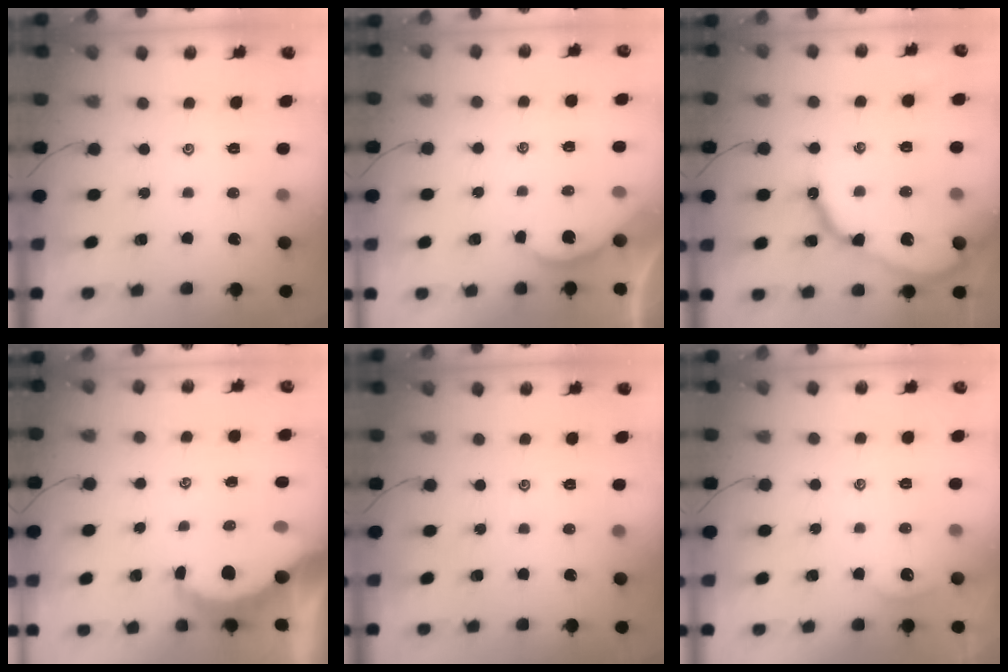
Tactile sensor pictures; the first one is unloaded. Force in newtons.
{"total": 1.3, "press": 1.3, "slide": 0.2}
{"total": 16.1, "press": 16.1, "slide": 1.2}
{"total": 5.0, "press": 5.0, "slide": 0.6}
{"total": 0.0}
{"total": 1.2, "press": 1.2, "slide": 0.2}